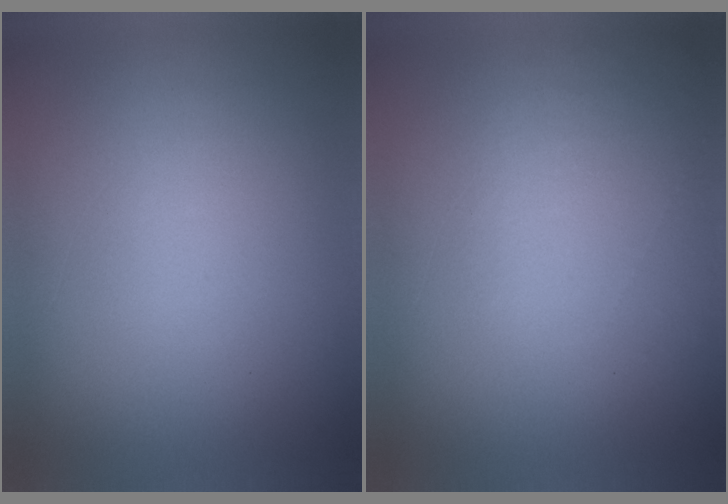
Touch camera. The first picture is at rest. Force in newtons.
{"total": 1.0}